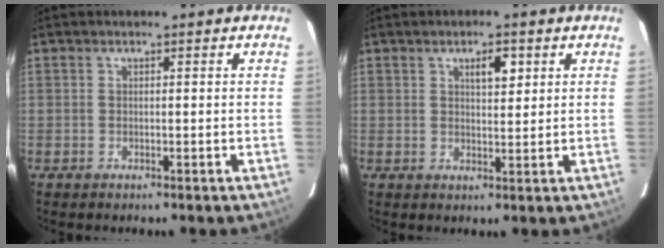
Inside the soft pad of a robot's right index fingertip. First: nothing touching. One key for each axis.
{"total": 3.3, "fx": 1.6, "fy": 1.1, "fz": 2.7, "tx": -0.044, "ty": 0.002, "tz": 0.026}